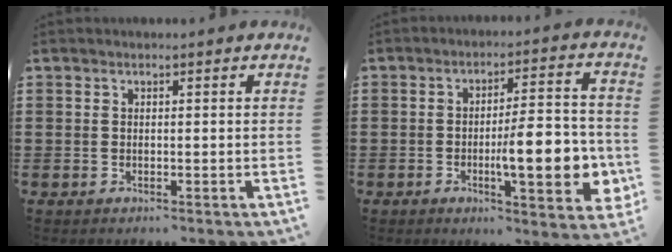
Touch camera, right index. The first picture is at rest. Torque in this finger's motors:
{"motor_torque": [1.51, -0.63, 0.47, 0.21]}